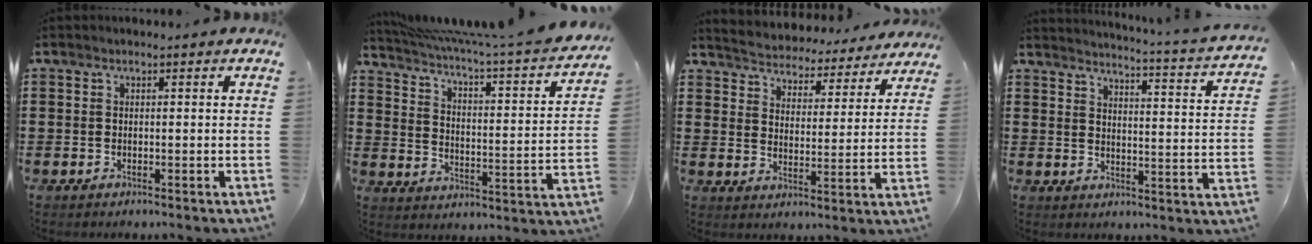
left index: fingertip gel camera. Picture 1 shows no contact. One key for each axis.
{"total": 3.7, "fx": 2.9, "fy": -0.6, "fz": 2.2, "tx": -0.060, "ty": -0.039, "tz": 0.037}
{"total": 4.1, "fx": 4.1, "fy": -0.1, "fz": -0.6, "tx": -0.015, "ty": -0.039, "tz": 0.064}
{"total": 2.8, "fx": 2.4, "fy": -0.9, "fz": 1.2, "tx": -0.033, "ty": -0.037, "tz": 0.026}